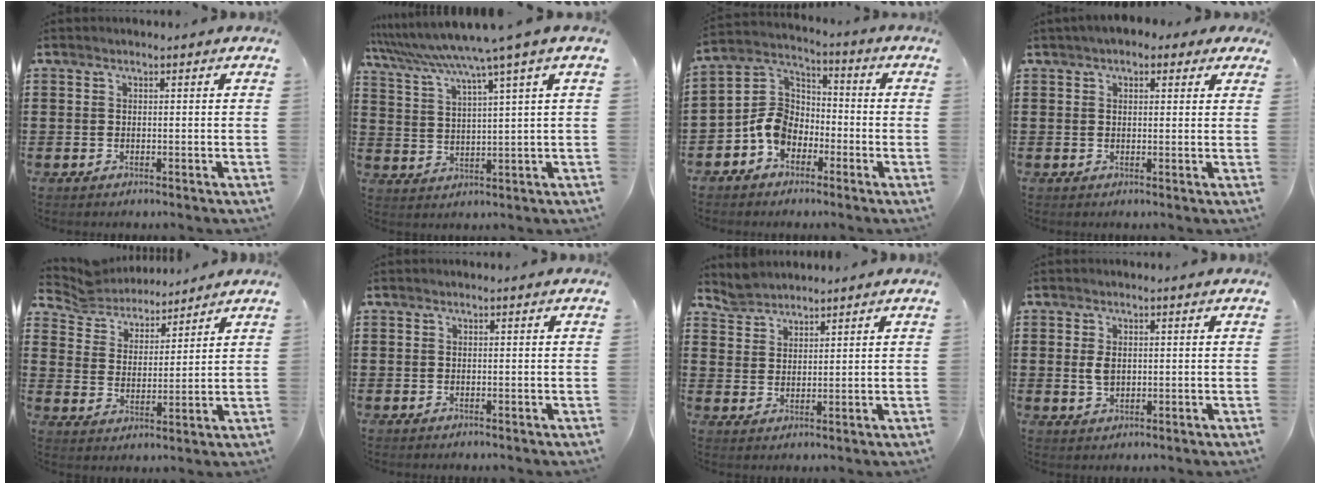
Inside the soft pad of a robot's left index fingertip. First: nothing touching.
{"total": 5.6, "force": [4.2, -0.9, 3.6], "torque": [-0.087, -0.034, 0.065]}
{"total": 8.2, "force": [-4.0, 6.4, 3.4], "torque": [-0.108, 0.016, -0.086]}
{"total": 2.3, "force": [1.3, 1.8, 0.8], "torque": [-0.016, 0.008, 0.020]}
{"total": 5.9, "force": [5.7, 1.7, 0.2], "torque": [-0.037, -0.032, 0.100]}
{"total": 0.0}
{"total": 3.5, "force": [3.3, 1.1, -0.3], "torque": [-0.006, -0.003, 0.066]}
{"total": 2.8, "force": [0.2, 1.8, 2.1], "torque": [-0.060, 0.000, -0.001]}